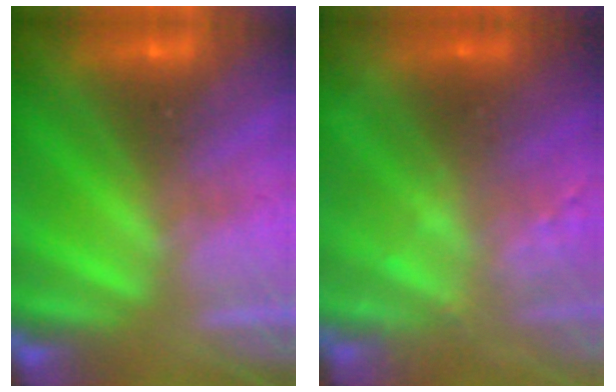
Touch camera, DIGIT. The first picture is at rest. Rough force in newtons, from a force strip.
{"total": 2.4}